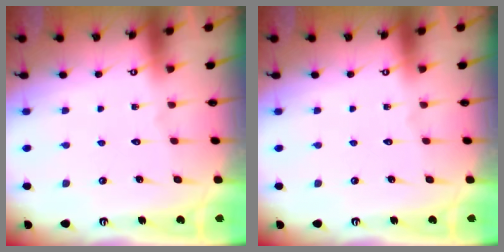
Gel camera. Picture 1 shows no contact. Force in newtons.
{"total": 0.0}